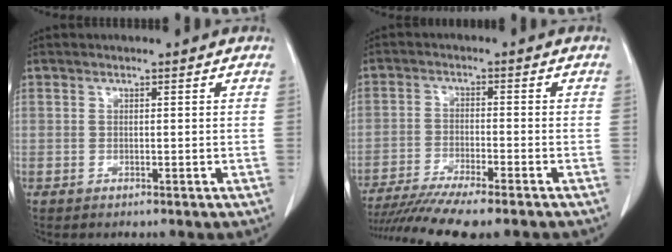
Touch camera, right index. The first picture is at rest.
{"total": 12.7, "force": [-10.7, 0.4, 6.9], "torque": [-0.103, -0.023, -0.168]}